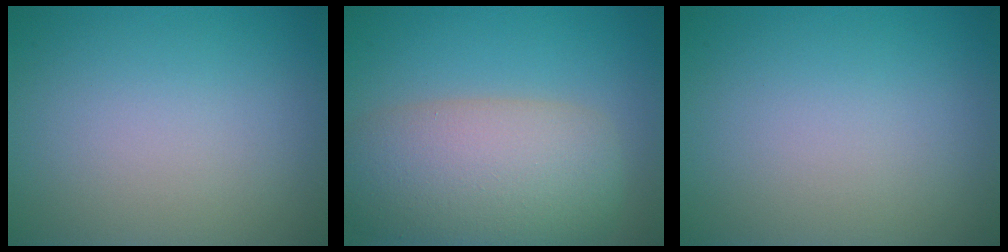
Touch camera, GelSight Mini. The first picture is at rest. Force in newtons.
{"total": 8.8, "press": 8.8, "slide": 0.4}
{"total": 0.0}